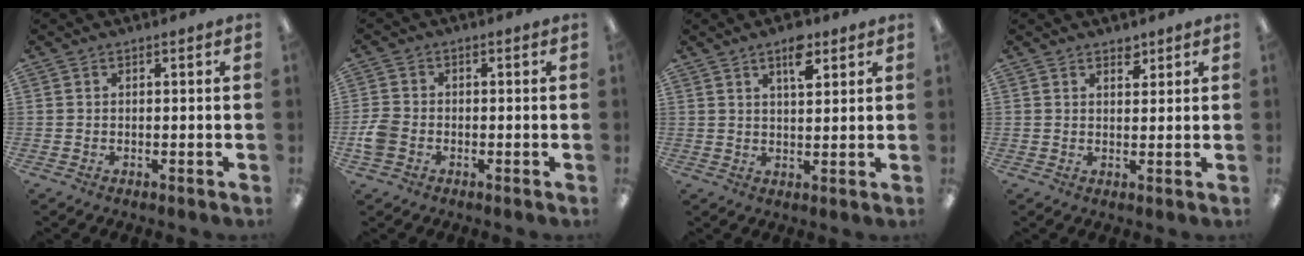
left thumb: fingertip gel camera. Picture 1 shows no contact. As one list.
[{"total": 4.8, "force": [-1.7, 3.6, 2.6], "torque": [-0.052, 0.010, -0.031]}, {"total": 6.5, "force": [3.9, 2.7, 4.4], "torque": [-0.063, -0.012, 0.063]}, {"total": 2.8, "force": [2.2, 1.4, 1.0], "torque": [0.002, -0.013, 0.035]}]